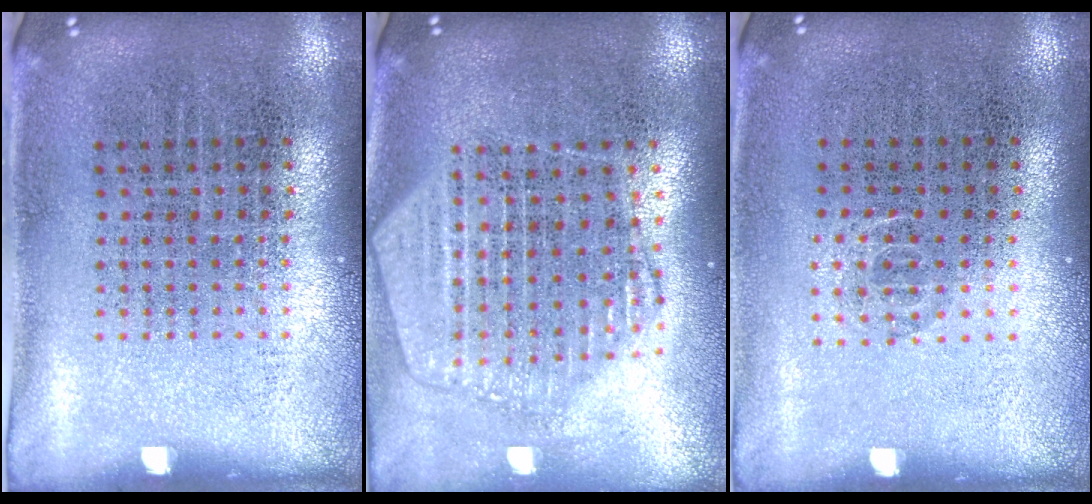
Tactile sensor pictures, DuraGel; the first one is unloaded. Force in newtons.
{"total": 2.1, "press": 1.9, "slide": 0.9}
{"total": 0.6, "press": 0.4, "slide": 0.4}